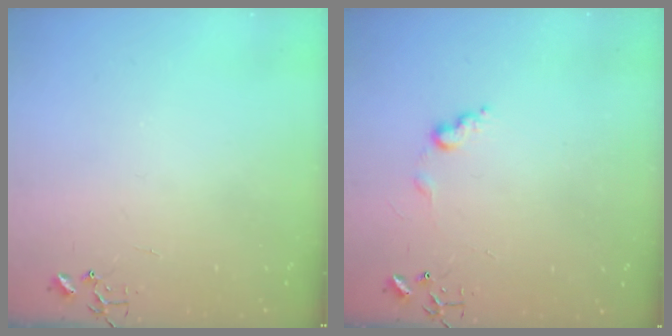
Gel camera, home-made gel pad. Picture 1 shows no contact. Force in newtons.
{"total": 7.0, "press": 7.0, "slide": 0.8}